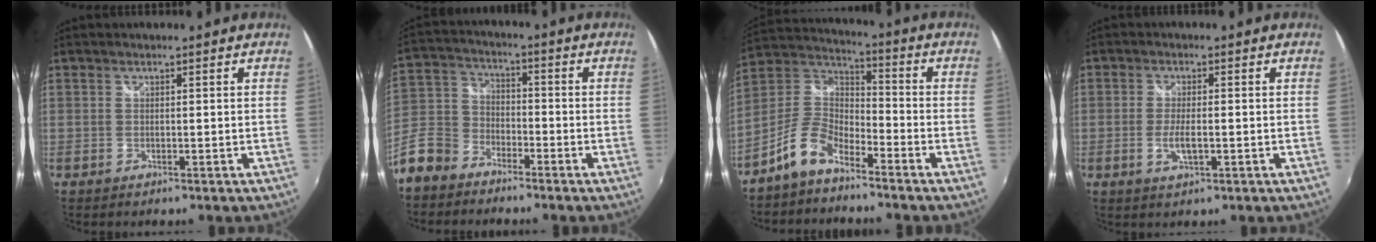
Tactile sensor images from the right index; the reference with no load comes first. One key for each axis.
{"total": 12.9, "fx": -8.6, "fy": 8.5, "fz": 4.6, "tx": -0.133, "ty": 0.021, "tz": -0.175}
{"total": 9.6, "fx": -6.3, "fy": 4.4, "fz": 5.8, "tx": -0.132, "ty": 0.021, "tz": -0.130}
{"total": 3.8, "fx": -1.0, "fy": 1.2, "fz": 3.5, "tx": -0.071, "ty": -0.007, "tz": -0.017}